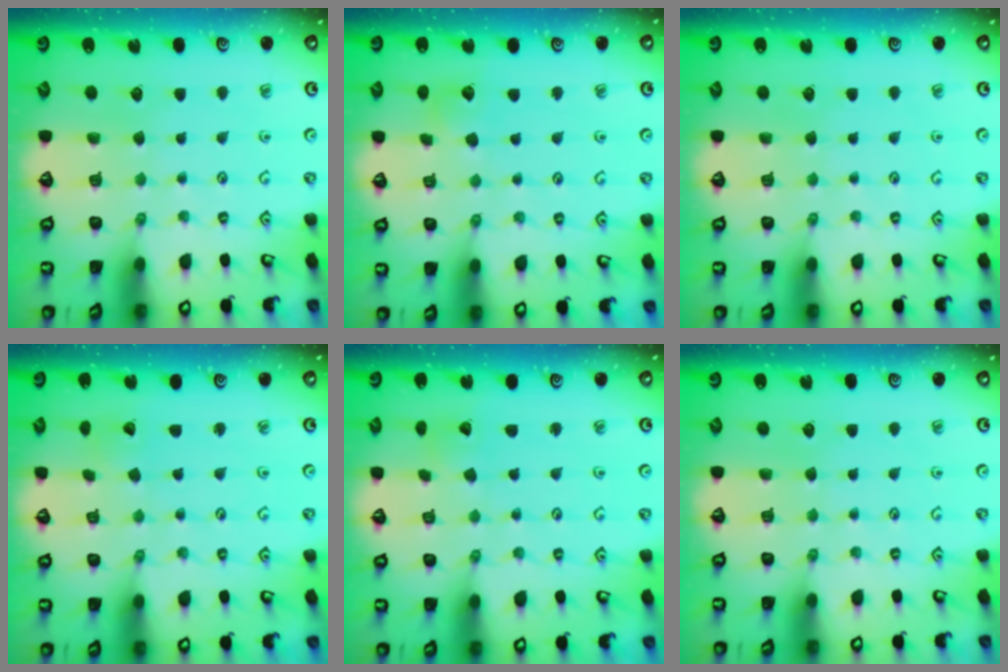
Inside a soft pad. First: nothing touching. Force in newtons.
{"total": 5.6, "press": 5.6, "slide": 0.6}
{"total": 0.0}
{"total": 2.4, "press": 2.4, "slide": 0.2}
{"total": 2.9, "press": 2.9, "slide": 0.2}
{"total": 0.0}